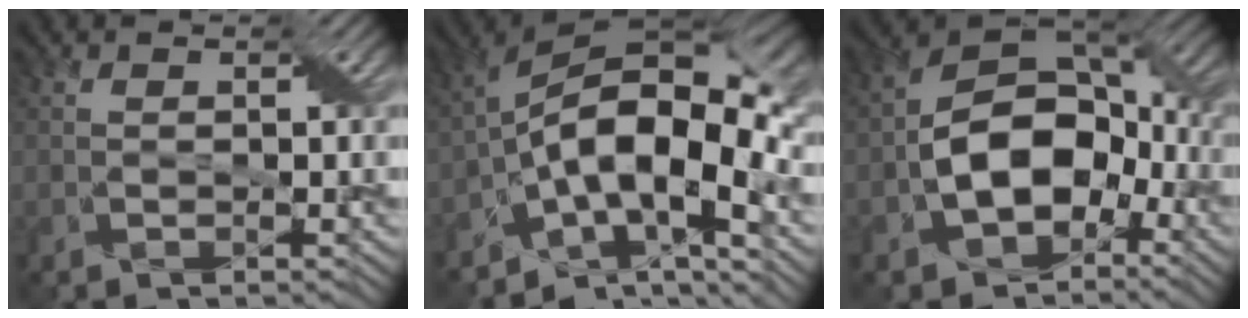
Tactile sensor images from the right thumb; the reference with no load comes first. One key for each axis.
{"total": 14.9, "fx": -5.3, "fy": 6.9, "fz": 12.0, "tx": -0.196, "ty": 0.010, "tz": -0.106}
{"total": 12.2, "fx": -3.7, "fy": 8.1, "fz": 8.4, "tx": -0.152, "ty": -0.004, "tz": -0.085}